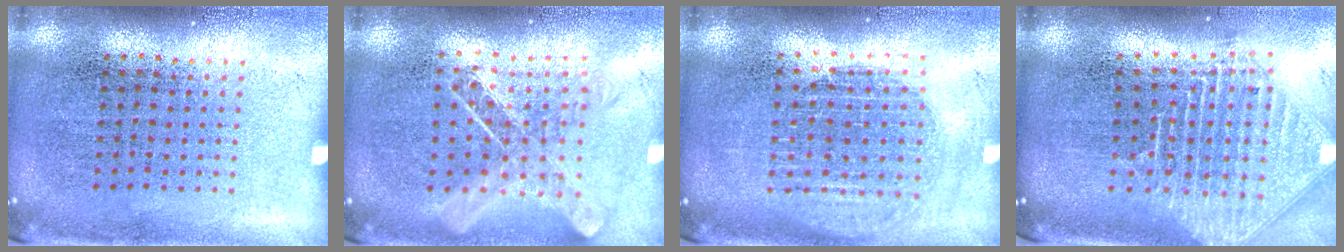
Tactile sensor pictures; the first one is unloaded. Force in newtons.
{"total": 1.0, "press": 1.0, "slide": 0.1}
{"total": 1.6, "press": 1.3, "slide": 0.9}
{"total": 2.5, "press": 1.9, "slide": 1.7}